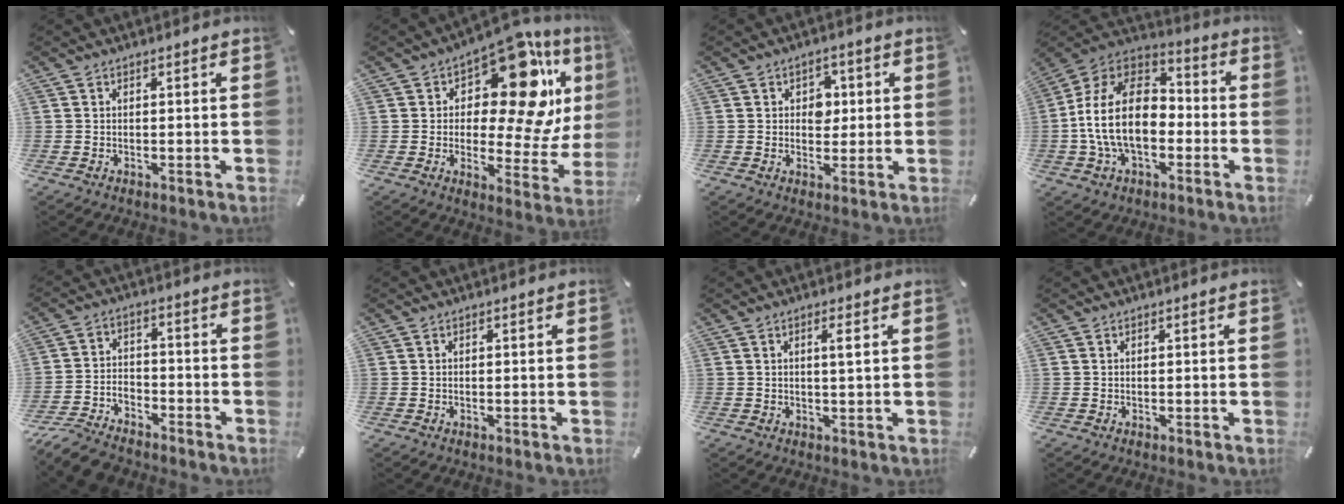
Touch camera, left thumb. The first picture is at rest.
{"total": 19.3, "force": [8.9, 8.5, 14.9], "torque": [-0.211, -0.078, 0.140]}
{"total": 4.6, "force": [0.6, 3.8, 2.4], "torque": [-0.021, -0.003, 0.003]}
{"total": 19.1, "force": [-3.4, 12.5, 14.0], "torque": [-0.283, 0.029, -0.062]}
{"total": 8.2, "force": [-7.3, 2.9, 2.4], "torque": [-0.047, 0.034, -0.142]}
{"total": 0.0}
{"total": 2.4, "force": [0.7, 0.1, 2.3], "torque": [-0.048, 0.000, 0.009]}
{"total": 0.0}